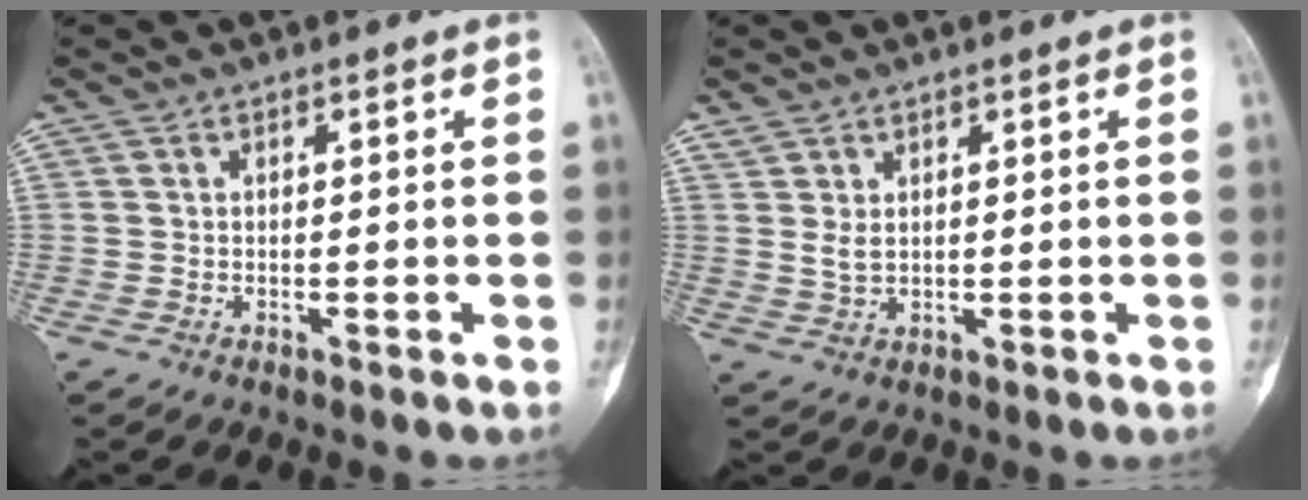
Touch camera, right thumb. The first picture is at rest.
{"total": 2.0, "force": [1.0, 1.1, 1.4], "torque": [-0.029, -0.003, 0.028]}